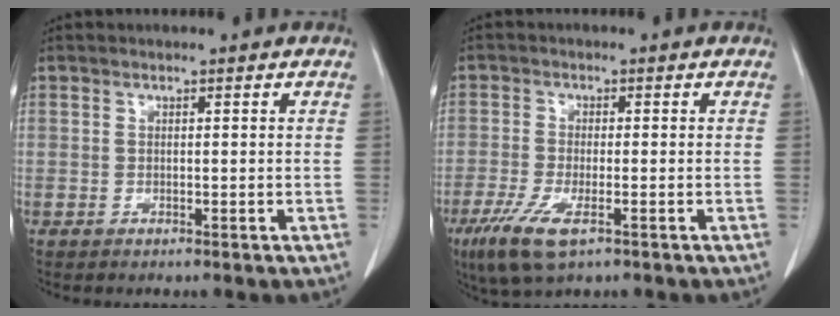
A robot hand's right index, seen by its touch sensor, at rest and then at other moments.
{"total": 7.2, "force": [-4.1, 1.9, 5.6], "torque": [-0.117, -0.020, -0.071]}